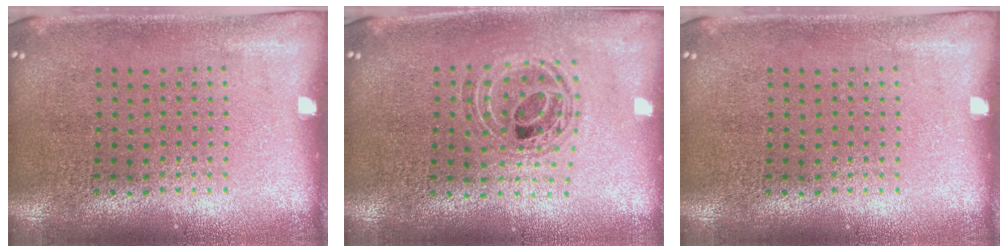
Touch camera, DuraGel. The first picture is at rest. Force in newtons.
{"total": 0.8, "press": 0.8, "slide": 0.1}
{"total": 0.0}